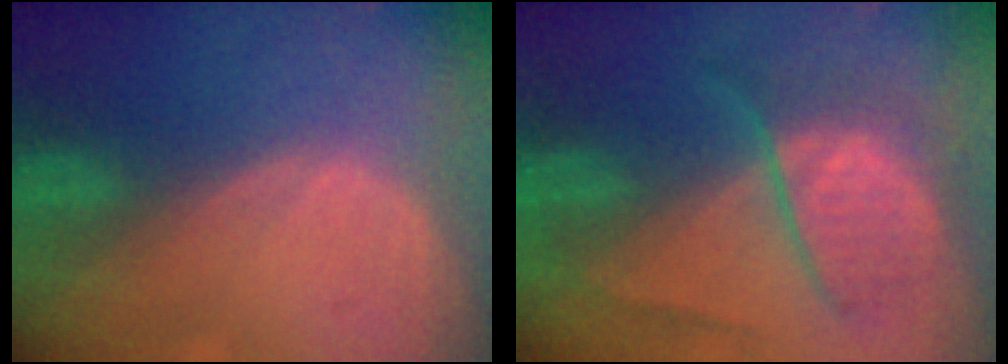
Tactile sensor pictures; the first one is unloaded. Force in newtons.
{"total": 6.7, "press": 6.7, "slide": 0.1}